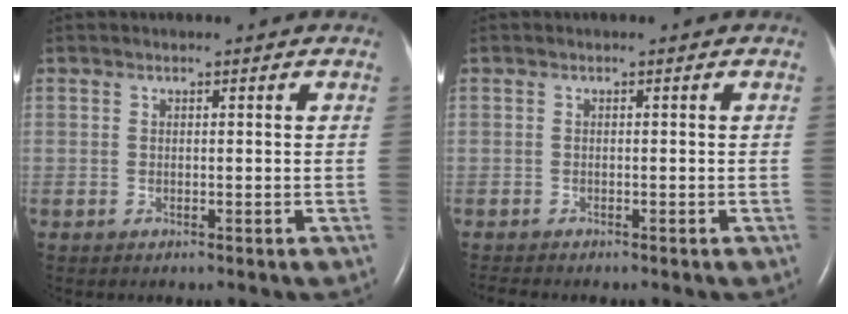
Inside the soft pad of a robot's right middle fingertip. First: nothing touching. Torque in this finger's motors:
{"motor_torque": [0.17, -0.24, -0.02, 0.00]}